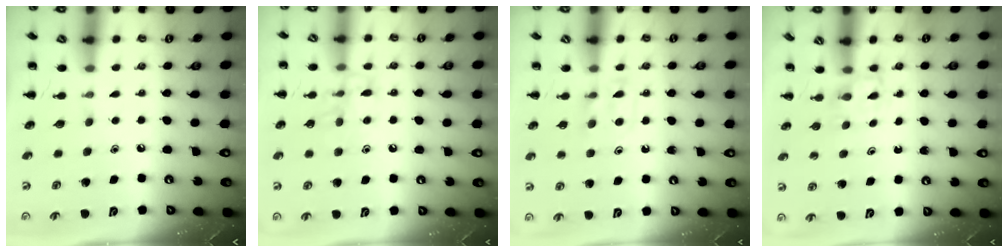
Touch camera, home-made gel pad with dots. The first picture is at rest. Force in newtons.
{"total": 9.3, "press": 9.2, "slide": 1.0}
{"total": 6.3, "press": 6.0, "slide": 1.8}
{"total": 2.3, "press": 2.1, "slide": 0.9}